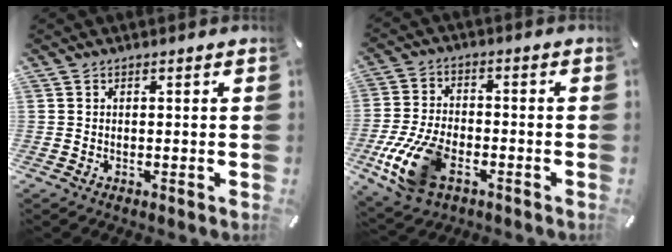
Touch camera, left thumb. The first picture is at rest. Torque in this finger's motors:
{"motor_torque": [1.55, 2.50, 0.73, 0.36, 0.32]}